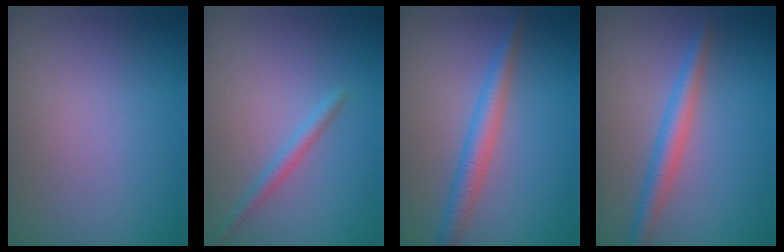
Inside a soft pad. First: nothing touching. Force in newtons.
{"total": 1.5, "press": 1.5, "slide": 0.0}
{"total": 2.9, "press": 2.9, "slide": 0.1}
{"total": 2.7, "press": 2.7, "slide": 0.1}